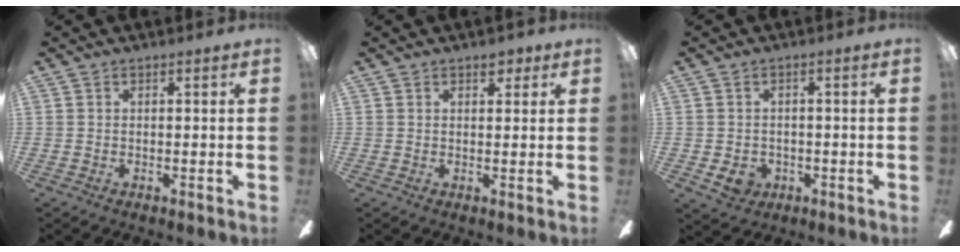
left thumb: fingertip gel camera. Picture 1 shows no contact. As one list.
[{"total": 3.0, "force": [2.0, 1.7, 1.4], "torque": [0.002, -0.008, 0.028]}, {"total": 3.7, "force": [-1.1, 3.0, 1.9], "torque": [-0.046, 0.003, -0.020]}]